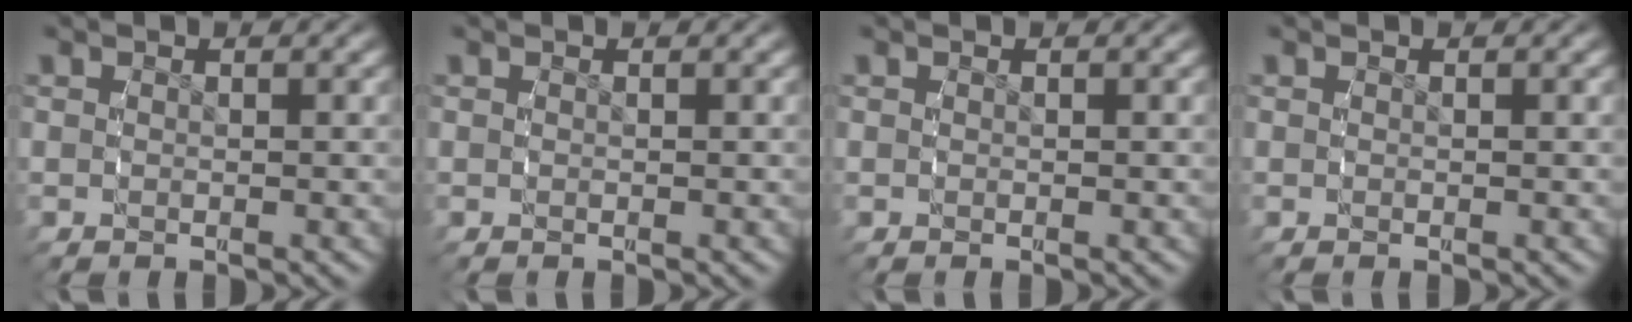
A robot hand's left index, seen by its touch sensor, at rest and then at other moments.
{"total": 0.0}
{"total": 0.0}
{"total": 0.0}